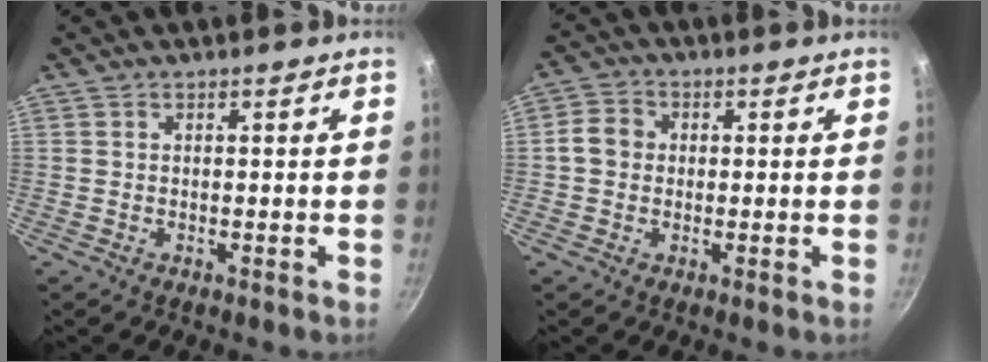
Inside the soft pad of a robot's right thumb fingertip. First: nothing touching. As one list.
[{"total": 4.2, "force": [0.0, 3.7, 2.1], "torque": [-0.027, 0.009, -0.012]}]